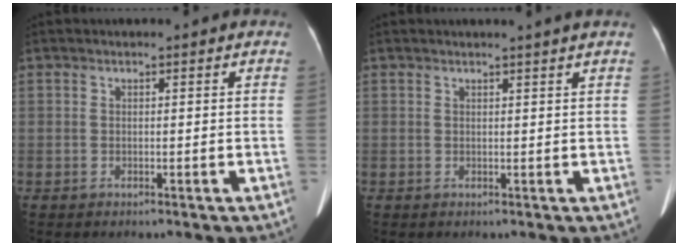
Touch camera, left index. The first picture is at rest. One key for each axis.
{"total": 2.0, "fx": 1.8, "fy": -0.6, "fz": 0.7, "tx": -0.016, "ty": -0.001, "tz": 0.024}